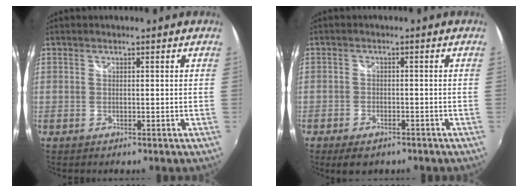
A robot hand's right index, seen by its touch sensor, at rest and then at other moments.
{"total": 5.2, "force": [-3.8, 2.7, 2.4], "torque": [-0.063, -0.009, -0.056]}